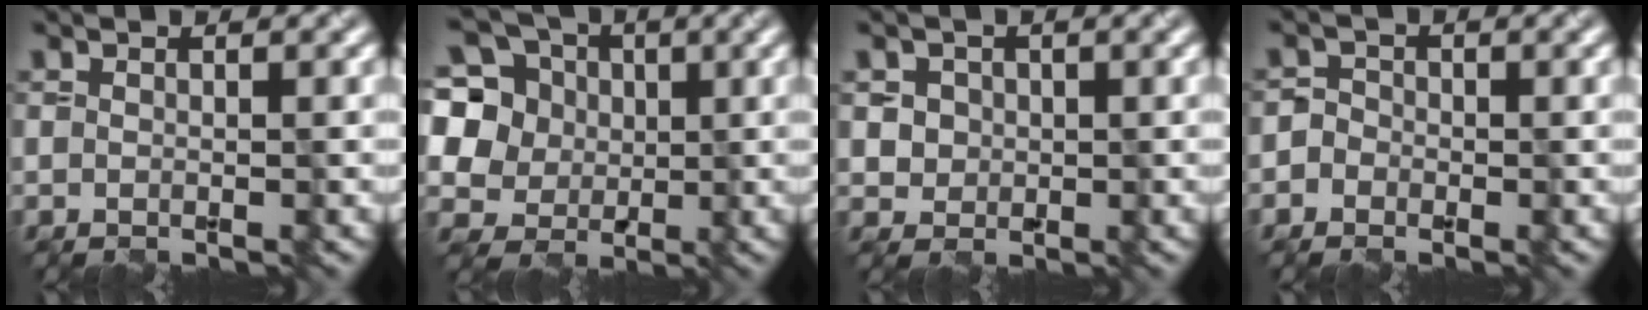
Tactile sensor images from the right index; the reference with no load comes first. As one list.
[{"total": 11.0, "force": [3.0, 9.4, 5.0], "torque": [-0.133, 0.025, 0.041]}, {"total": 2.6, "force": [0.7, 2.3, 0.9], "torque": [-0.014, 0.005, 0.021]}, {"total": 1.7, "force": [-0.8, 1.5, 0.2], "torque": [0.016, 0.012, -0.022]}]